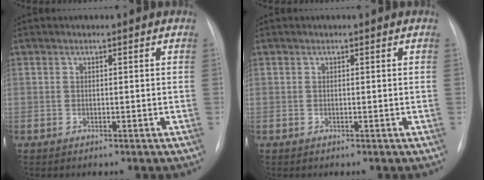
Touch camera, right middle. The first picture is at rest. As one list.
[{"total": 0.0}]